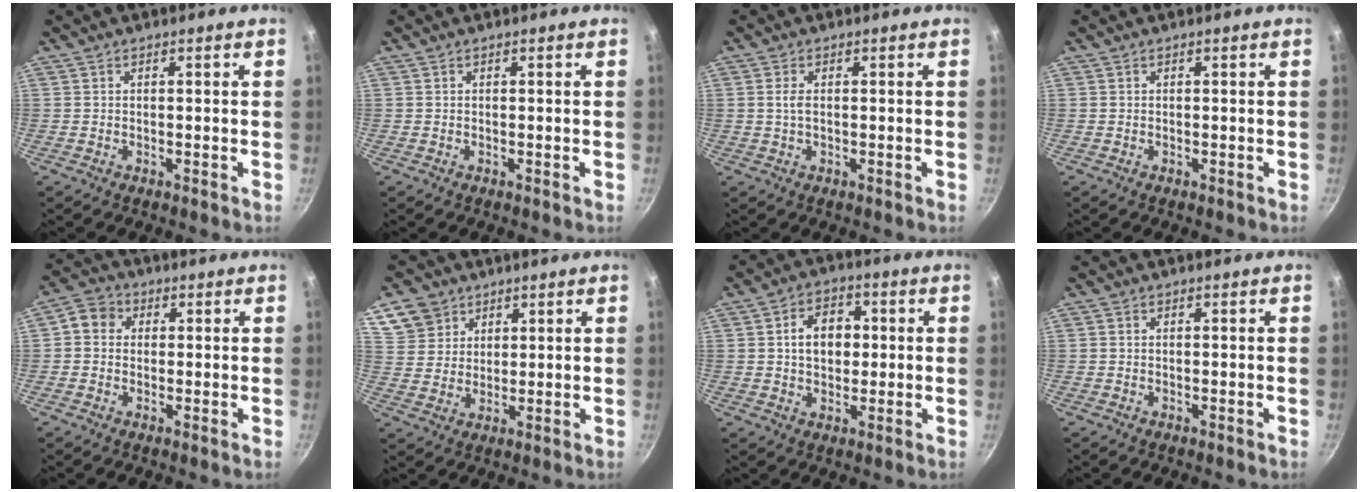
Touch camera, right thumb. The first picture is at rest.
{"total": 0.0}
{"total": 1.8, "force": [0.1, 0.8, 1.6], "torque": [-0.037, 0.002, 0.001]}
{"total": 0.0}
{"total": 4.9, "force": [0.6, 4.4, 2.1], "torque": [-0.020, 0.008, -0.005]}
{"total": 7.7, "force": [4.5, 6.0, 1.6], "torque": [-0.005, -0.002, 0.088]}
{"total": 7.9, "force": [0.9, 5.8, 5.3], "torque": [-0.054, 0.010, 0.009]}
{"total": 0.0}